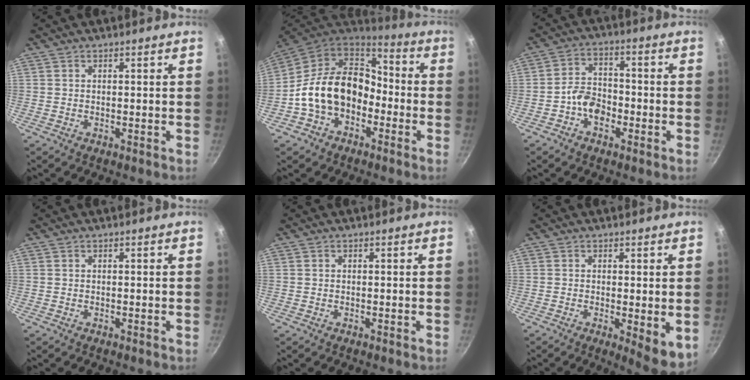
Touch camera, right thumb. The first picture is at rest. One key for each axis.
{"total": 17.2, "fx": -3.6, "fy": 12.7, "fz": 10.9, "tx": -0.159, "ty": 0.057, "tz": -0.075}
{"total": 6.1, "fx": -2.6, "fy": 4.2, "fz": 3.6, "tx": -0.041, "ty": 0.032, "tz": -0.051}
{"total": 0.0}
{"total": 0.0}
{"total": 6.3, "fx": -0.6, "fy": 1.9, "fz": 5.9, "tx": -0.074, "ty": -0.017, "tz": -0.004}